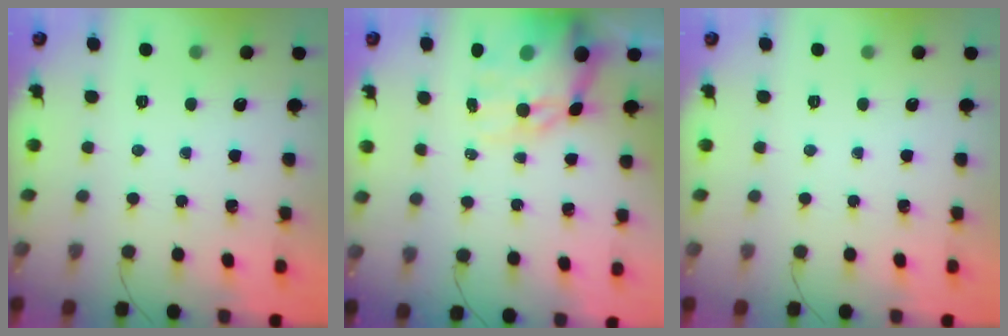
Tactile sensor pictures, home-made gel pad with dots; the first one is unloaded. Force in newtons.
{"total": 16.2, "press": 15.6, "slide": 4.2}
{"total": 0.0}